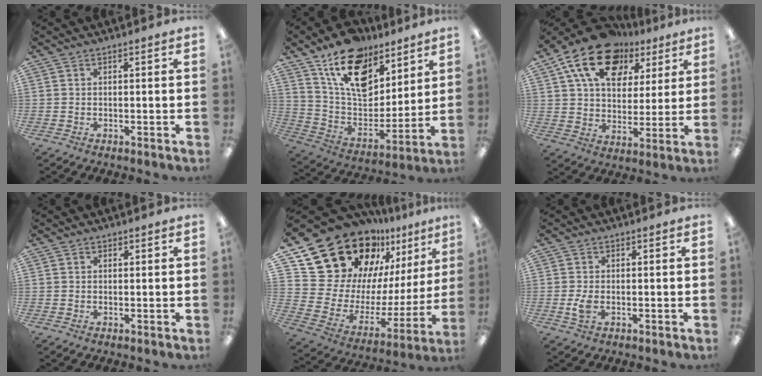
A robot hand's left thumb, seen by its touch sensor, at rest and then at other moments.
{"total": 18.4, "force": [12.1, 10.3, 9.3], "torque": [-0.167, -0.065, 0.218]}
{"total": 18.2, "force": [10.5, 11.5, 9.4], "torque": [-0.165, -0.048, 0.191]}
{"total": 0.7, "force": [0.4, 0.6, 0.0], "torque": [0.000, 0.003, 0.007]}
{"total": 23.5, "force": [18.0, 12.8, 7.9], "torque": [-0.139, -0.138, 0.349]}
{"total": 3.5, "force": [-0.6, 2.1, 2.7], "torque": [-0.051, -0.004, -0.013]}